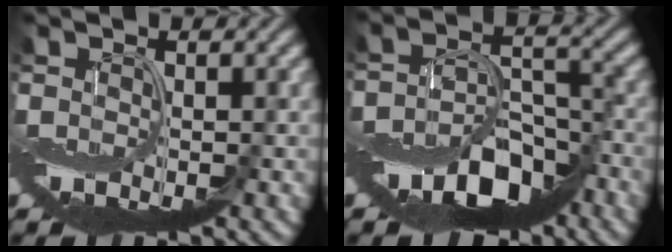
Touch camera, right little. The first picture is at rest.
{"total": 8.1, "force": [-5.4, 3.6, 4.8], "torque": [-0.069, -0.004, -0.096]}